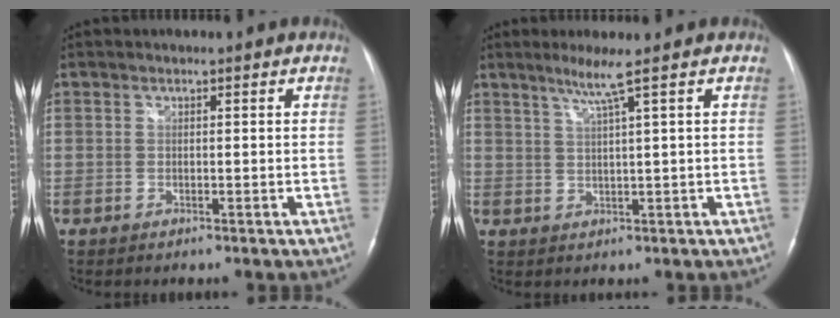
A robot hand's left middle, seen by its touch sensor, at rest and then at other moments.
{"total": 3.7, "force": [2.1, -1.4, 2.7], "torque": [-0.057, -0.008, 0.046]}